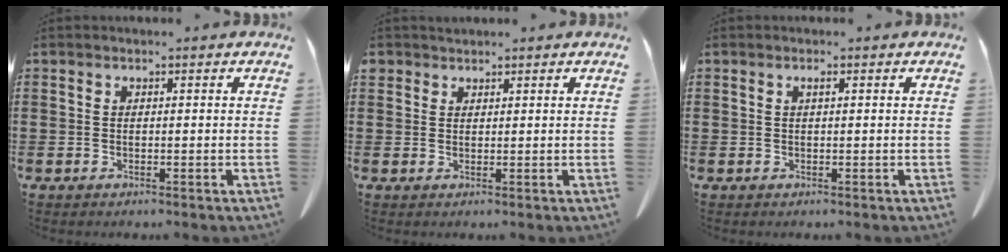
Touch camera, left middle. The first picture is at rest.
{"total": 1.3, "force": [1.1, 0.7, -0.1], "torque": [-0.002, 0.003, 0.023]}
{"total": 0.6, "force": [0.2, 0.1, 0.6], "torque": [-0.013, 0.000, 0.004]}